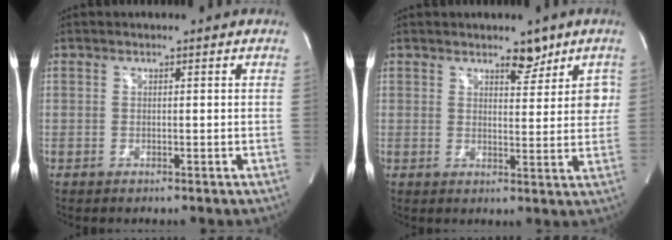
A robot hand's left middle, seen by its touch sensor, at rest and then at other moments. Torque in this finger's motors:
{"motor_torque": [0.55, -0.43, 0.32, 0.05]}